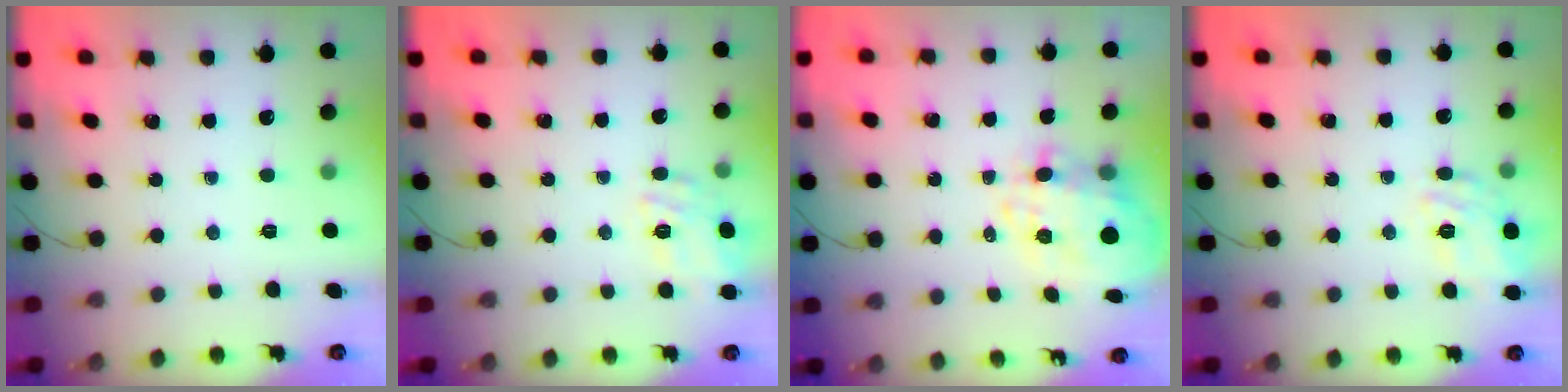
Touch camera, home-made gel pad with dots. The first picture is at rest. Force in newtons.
{"total": 15.0, "press": 15.0, "slide": 0.7}
{"total": 9.2, "press": 8.8, "slide": 2.8}
{"total": 10.1, "press": 10.0, "slide": 1.2}